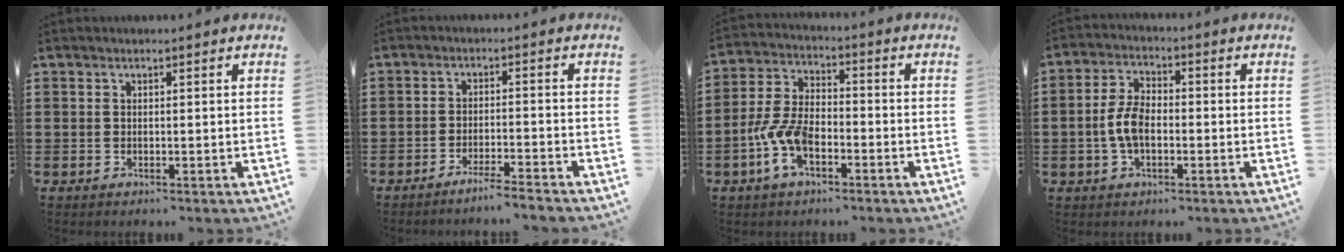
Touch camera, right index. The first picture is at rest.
{"total": 3.2, "force": [-3.0, -0.5, 1.0], "torque": [-0.018, -0.002, -0.059]}
{"total": 8.3, "force": [-3.4, 4.1, 6.3], "torque": [-0.161, -0.006, -0.071]}
{"total": 5.8, "force": [-1.2, 3.2, 4.8], "torque": [-0.121, -0.004, -0.031]}